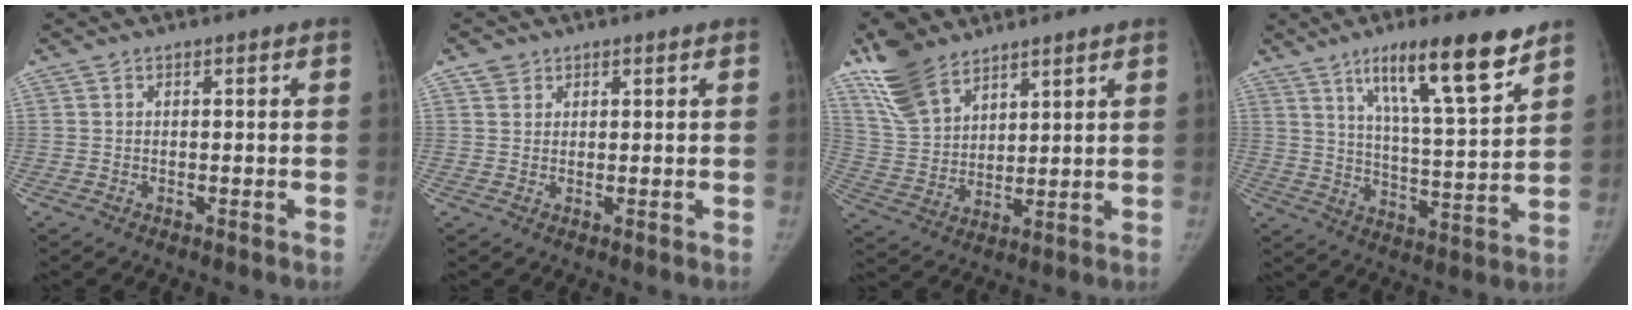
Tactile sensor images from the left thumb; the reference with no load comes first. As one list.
[{"total": 2.2, "force": [1.4, 1.6, 0.4], "torque": [0.005, -0.005, 0.022]}, {"total": 12.5, "force": [9.1, 6.4, 5.7], "torque": [-0.099, -0.031, 0.188]}, {"total": 16.7, "force": [10.5, 2.8, 12.7], "torque": [-0.190, -0.055, 0.176]}]